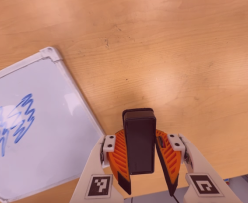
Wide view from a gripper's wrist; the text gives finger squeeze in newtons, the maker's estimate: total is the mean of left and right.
{"total": 6.3, "left": 6.0, "right": 6.6}